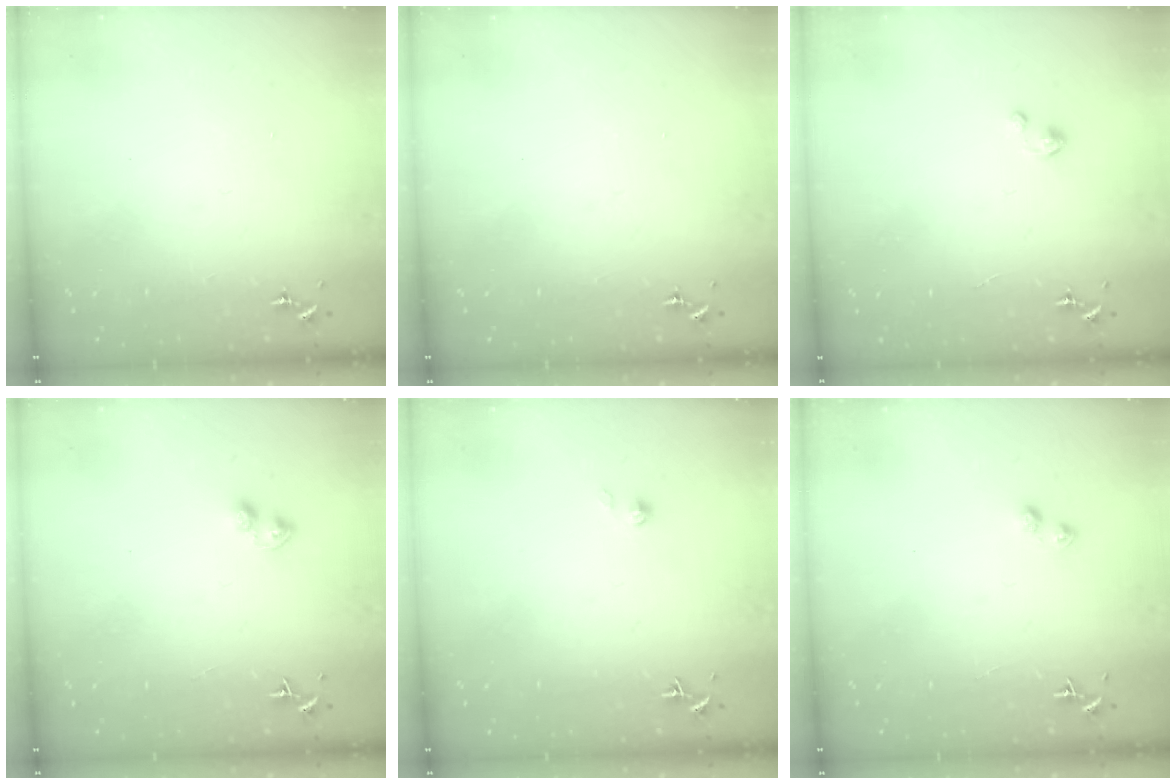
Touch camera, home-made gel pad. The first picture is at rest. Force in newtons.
{"total": 0.0}
{"total": 1.5, "press": 1.5, "slide": 0.2}
{"total": 3.9, "press": 3.8, "slide": 0.5}
{"total": 2.2, "press": 2.2, "slide": 0.2}
{"total": 2.2, "press": 2.2, "slide": 0.2}